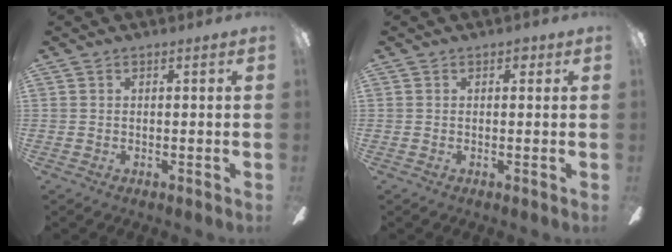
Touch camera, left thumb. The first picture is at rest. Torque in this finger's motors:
{"motor_torque": [0.03, 0.04, -0.01, 0.01, 0.00]}